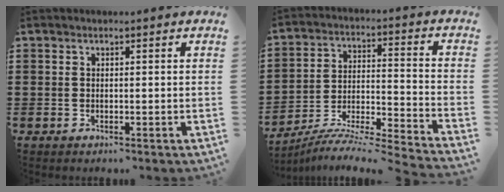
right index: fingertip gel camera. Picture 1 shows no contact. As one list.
[{"total": 6.5, "force": [-6.1, -0.2, 2.2], "torque": [-0.043, -0.013, -0.126]}]